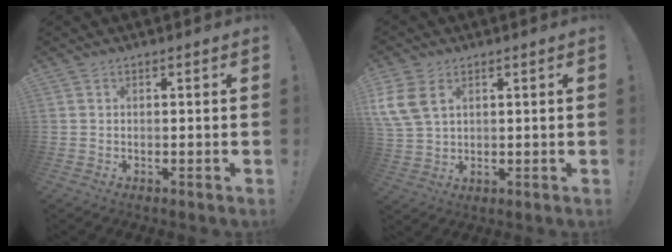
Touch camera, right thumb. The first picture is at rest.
{"total": 8.4, "force": [3.5, 5.7, 5.2], "torque": [-0.110, -0.006, 0.068]}